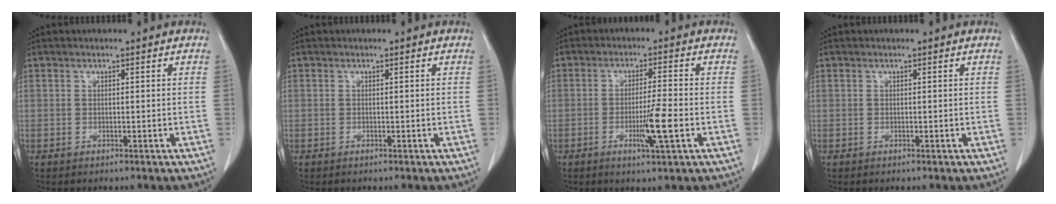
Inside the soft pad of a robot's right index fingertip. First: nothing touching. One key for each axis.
{"total": 0.0}
{"total": 6.1, "fx": -1.9, "fy": -0.2, "fz": 5.8, "tx": -0.100, "ty": -0.011, "tz": -0.032}
{"total": 0.0}